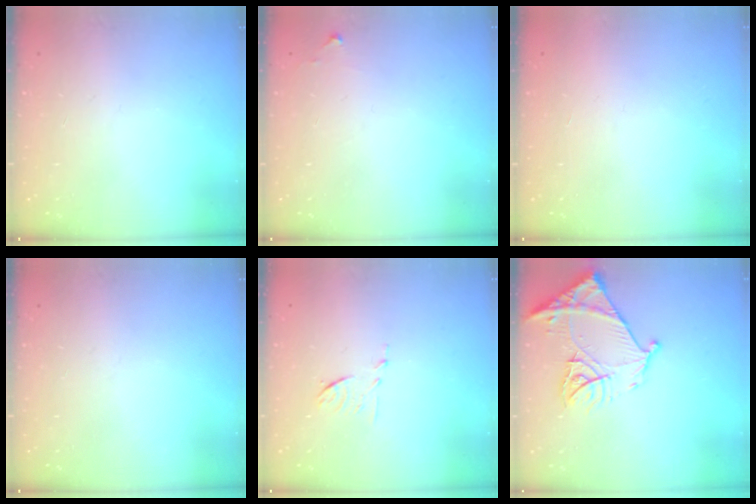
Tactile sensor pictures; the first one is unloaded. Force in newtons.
{"total": 5.0, "press": 5.0, "slide": 0.7}
{"total": 1.7, "press": 1.7, "slide": 0.1}
{"total": 0.0}
{"total": 6.2, "press": 6.2, "slide": 0.7}
{"total": 15.0, "press": 14.9, "slide": 1.6}